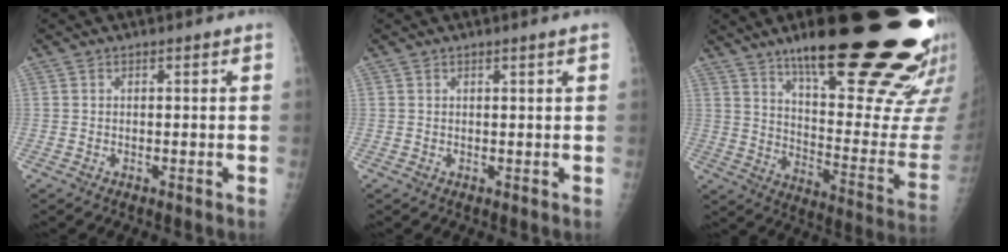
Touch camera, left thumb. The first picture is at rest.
{"total": 1.8, "force": [1.2, -0.2, 1.3], "torque": [-0.017, 0.001, 0.018]}
{"total": 30.4, "force": [20.6, 7.2, 21.1], "torque": [-0.246, -0.091, 0.296]}